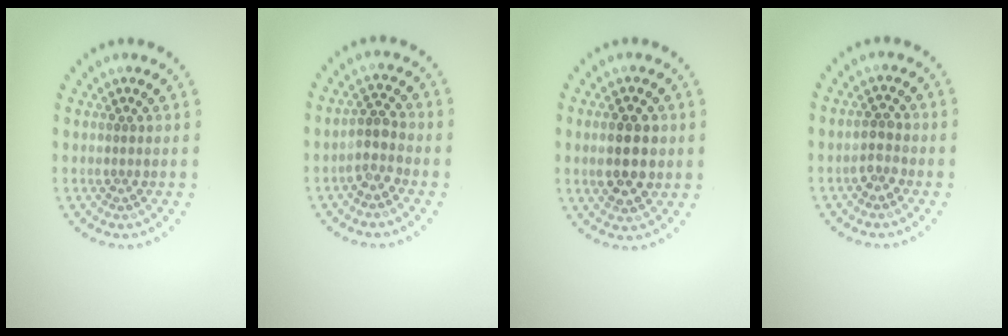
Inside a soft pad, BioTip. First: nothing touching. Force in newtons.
{"total": 2.3, "press": 2.0, "slide": 1.1}
{"total": 4.6, "press": 4.6, "slide": 0.2}
{"total": 1.8, "press": 1.8, "slide": 0.2}